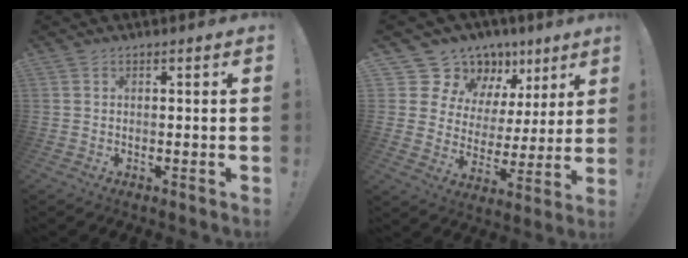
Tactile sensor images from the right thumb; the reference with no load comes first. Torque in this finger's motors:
{"motor_torque": [-0.37, 0.33, -0.32, 0.03, 0.05]}